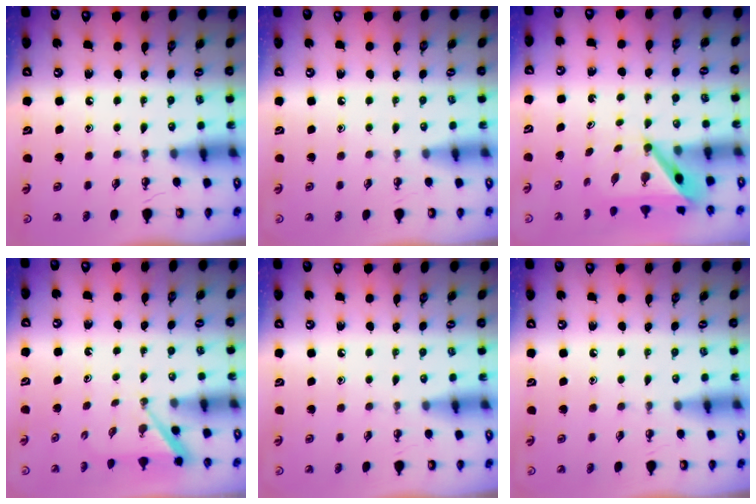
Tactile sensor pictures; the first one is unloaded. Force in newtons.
{"total": 0.0}
{"total": 5.9, "press": 5.9, "slide": 0.1}
{"total": 2.3, "press": 2.3, "slide": 0.3}
{"total": 0.0}
{"total": 0.0}